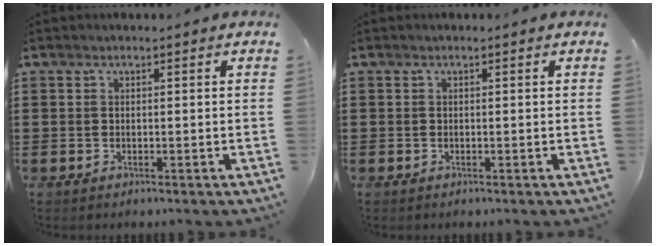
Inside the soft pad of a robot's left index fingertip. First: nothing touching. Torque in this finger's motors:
{"motor_torque": [0.00, 0.00, 0.00, 0.00]}